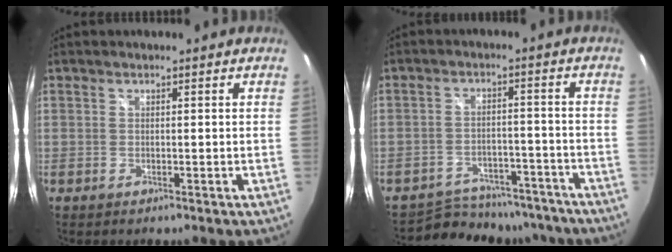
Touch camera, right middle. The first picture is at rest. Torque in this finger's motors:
{"motor_torque": [-0.48, -0.38, -0.05, -0.01]}